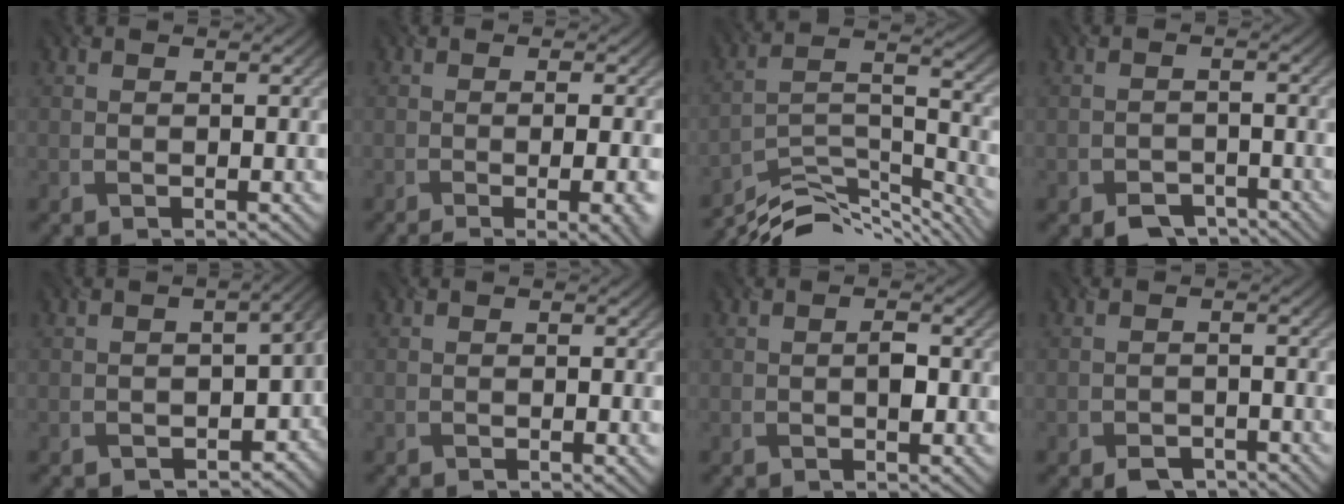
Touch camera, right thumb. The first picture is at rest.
{"total": 7.6, "force": [-2.5, 2.2, 6.8], "torque": [-0.083, -0.005, -0.028]}
{"total": 11.9, "force": [-9.7, 3.3, 6.2], "torque": [-0.119, -0.006, -0.169]}
{"total": 3.9, "force": [-3.1, 1.9, 1.6], "torque": [-0.025, -0.006, -0.053]}
{"total": 7.7, "force": [-2.7, 5.0, 5.2], "torque": [-0.054, -0.040, -0.029]}
{"total": 1.0, "force": [-0.4, 0.2, 0.9], "torque": [-0.014, -0.001, -0.005]}
{"total": 1.6, "force": [-0.2, 0.6, 1.4], "torque": [-0.021, 0.003, -0.004]}
{"total": 3.3, "force": [-2.6, 1.6, 1.4], "torque": [-0.023, -0.003, -0.045]}